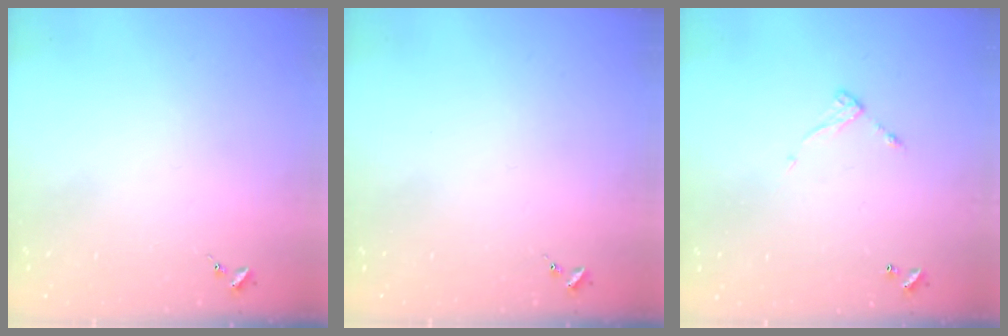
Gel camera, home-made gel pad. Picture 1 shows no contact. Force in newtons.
{"total": 0.0}
{"total": 6.4, "press": 6.4, "slide": 0.4}